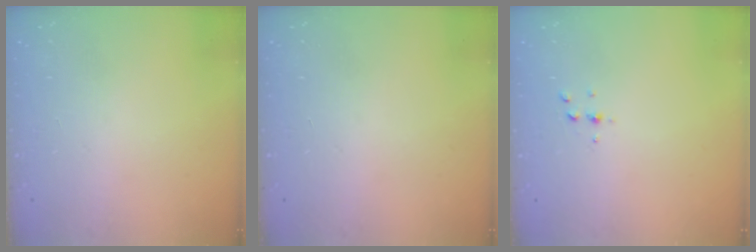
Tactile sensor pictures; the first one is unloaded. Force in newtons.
{"total": 0.0}
{"total": 2.5, "press": 2.4, "slide": 0.2}